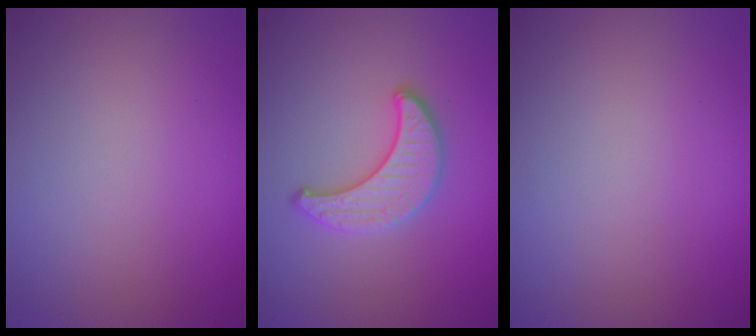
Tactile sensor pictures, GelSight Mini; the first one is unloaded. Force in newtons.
{"total": 3.4, "press": 3.3, "slide": 0.5}
{"total": 0.0}